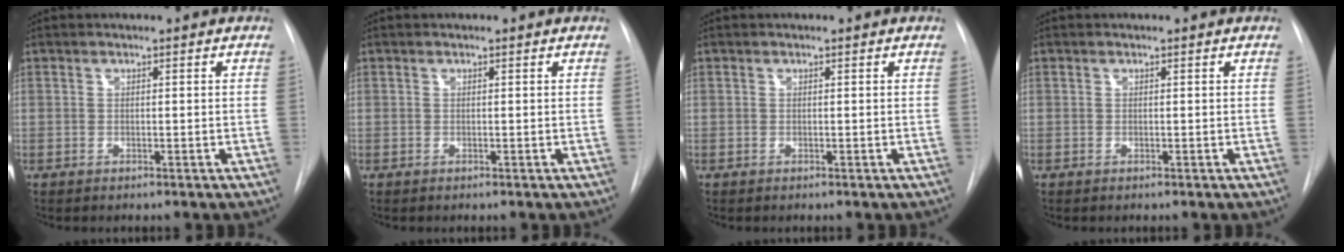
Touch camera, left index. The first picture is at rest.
{"total": 0.0}
{"total": 0.0}
{"total": 0.0}